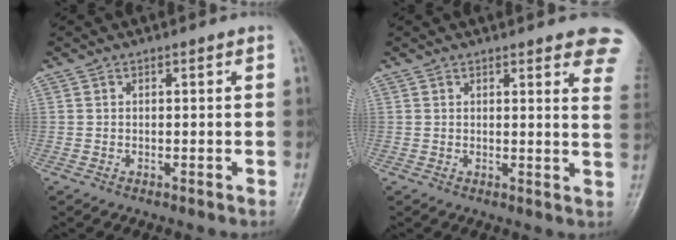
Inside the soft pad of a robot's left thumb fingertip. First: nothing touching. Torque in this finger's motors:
{"motor_torque": [2.84, 1.26, 1.35, -1.43, 0.28]}